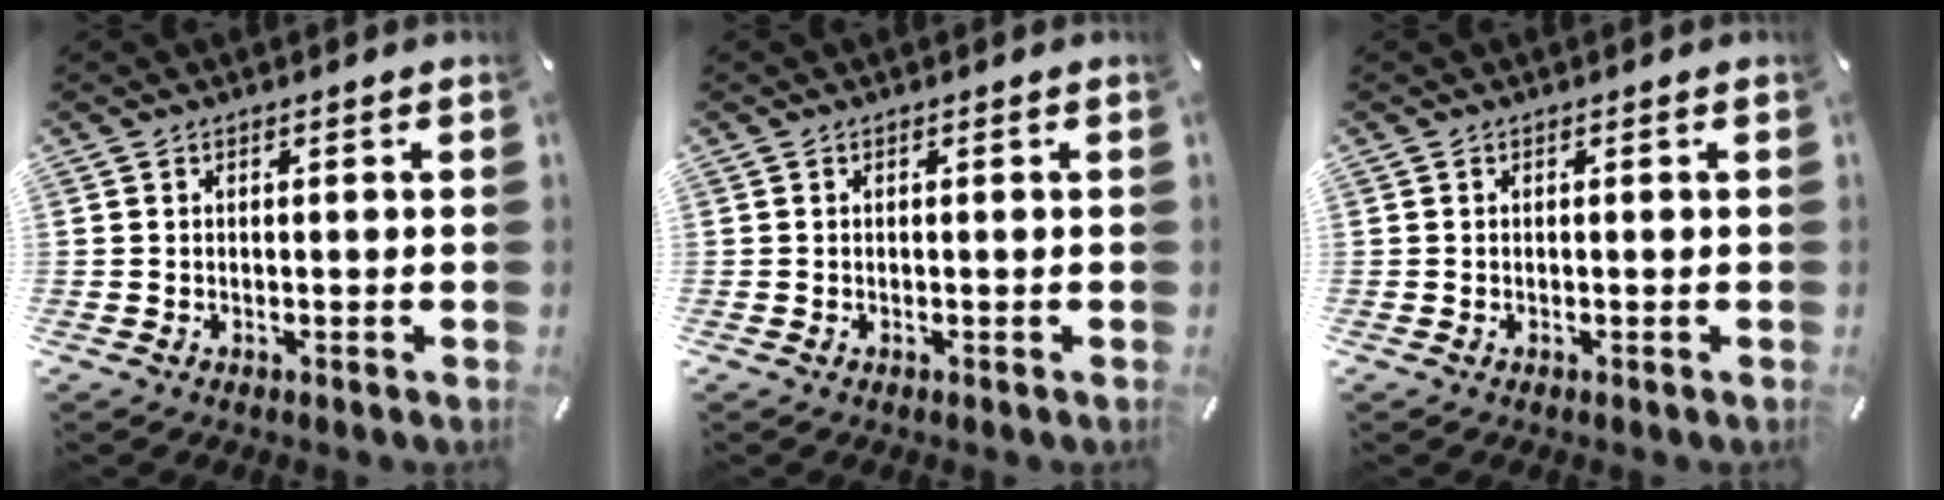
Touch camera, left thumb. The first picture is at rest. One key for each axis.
{"total": 0.0}
{"total": 0.0}